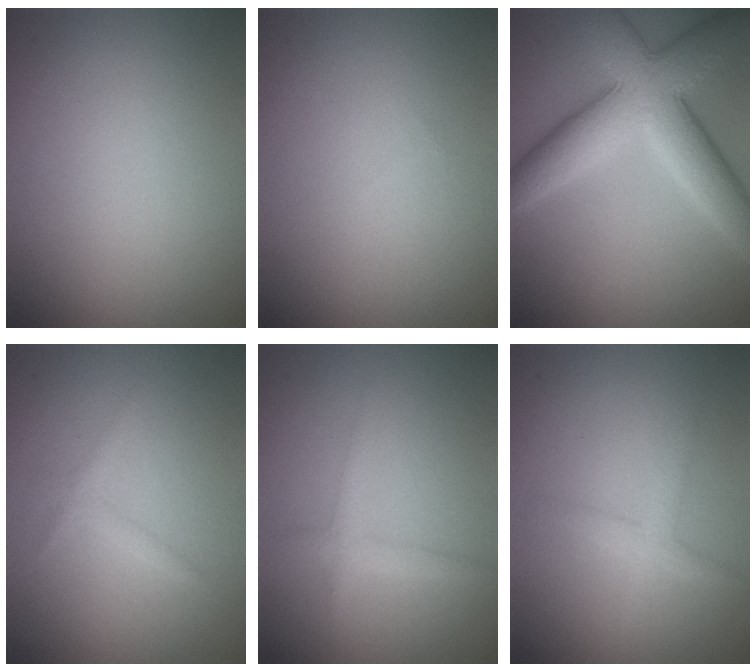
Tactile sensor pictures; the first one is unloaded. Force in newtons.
{"total": 0.0}
{"total": 9.1, "press": 9.1, "slide": 0.5}
{"total": 1.0, "press": 1.0, "slide": 0.0}
{"total": 1.6, "press": 1.6, "slide": 0.1}
{"total": 1.6, "press": 1.6, "slide": 0.1}